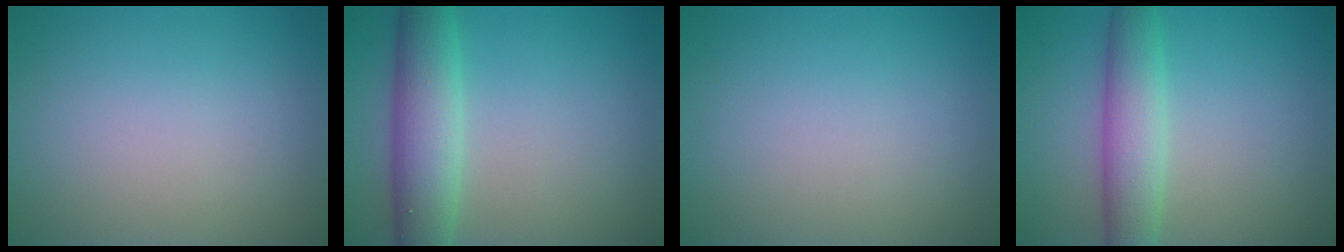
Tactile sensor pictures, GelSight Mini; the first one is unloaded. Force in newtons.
{"total": 4.7, "press": 4.7, "slide": 0.3}
{"total": 0.0}
{"total": 4.5, "press": 4.5, "slide": 0.0}